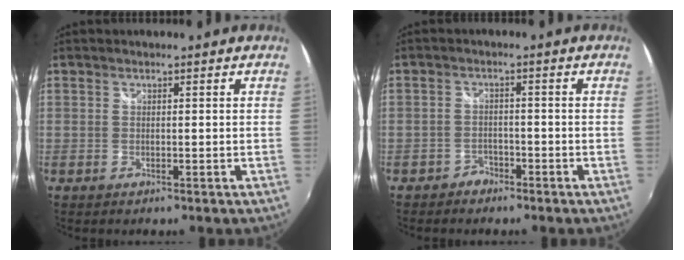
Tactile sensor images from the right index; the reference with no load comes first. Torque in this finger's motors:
{"motor_torque": [0.09, -0.05, 0.01, -0.01]}